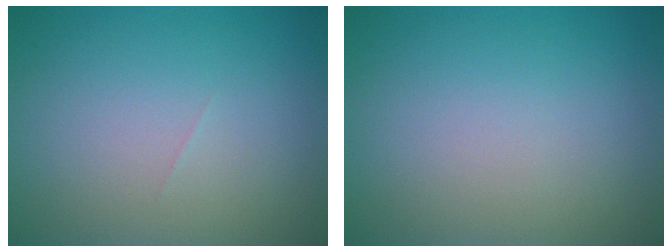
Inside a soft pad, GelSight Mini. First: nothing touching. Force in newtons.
{"total": 0.0}